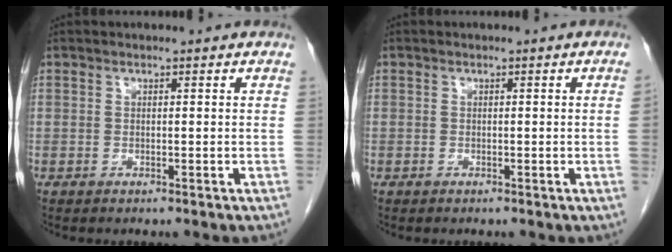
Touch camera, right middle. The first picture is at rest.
{"total": 0.5, "force": [0.0, -0.2, 0.5], "torque": [0.001, 0.002, 0.000]}